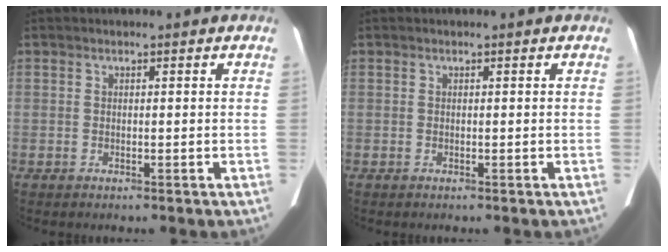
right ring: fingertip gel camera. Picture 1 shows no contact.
{"total": 0.0}